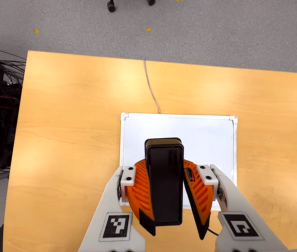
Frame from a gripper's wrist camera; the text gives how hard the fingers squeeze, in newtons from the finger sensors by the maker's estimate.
{"total": 10.3, "left": 10.1, "right": 10.4}